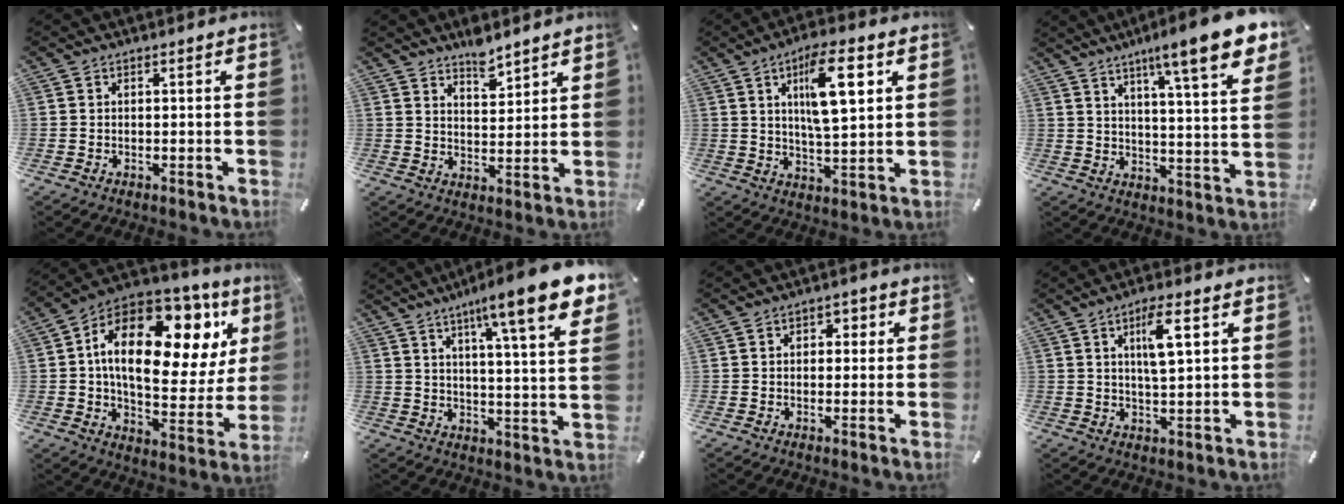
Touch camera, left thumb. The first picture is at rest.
{"total": 5.7, "force": [5.2, 2.0, 1.3], "torque": [-0.006, -0.039, 0.093]}
{"total": 13.0, "force": [5.1, 4.3, 11.2], "torque": [-0.188, -0.008, 0.078]}
{"total": 14.1, "force": [9.4, 1.3, 10.4], "torque": [-0.162, -0.057, 0.144]}
{"total": 24.2, "force": [9.0, 12.7, 18.5], "torque": [-0.311, -0.049, 0.146]}
{"total": 15.3, "force": [9.4, 1.6, 12.0], "torque": [-0.191, -0.051, 0.139]}
{"total": 2.6, "force": [-0.1, 2.1, 1.5], "torque": [-0.014, 0.005, -0.010]}
{"total": 7.9, "force": [3.0, 1.8, 7.1], "torque": [-0.130, -0.002, 0.045]}